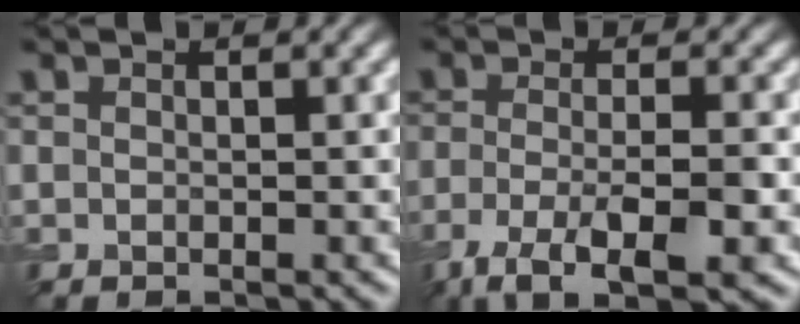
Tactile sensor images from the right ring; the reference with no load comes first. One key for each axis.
{"total": 6.8, "fx": -3.3, "fy": 2.0, "fz": 5.5, "tx": -0.104, "ty": -0.008, "tz": -0.061}